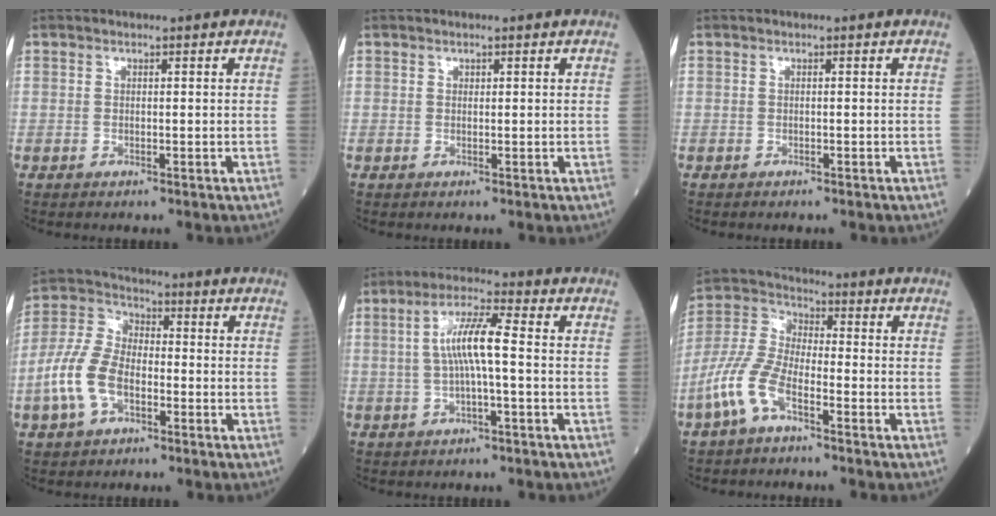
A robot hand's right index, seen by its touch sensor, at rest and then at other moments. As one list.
[{"total": 0.0}, {"total": 0.5, "force": [-0.5, 0.1, 0.1], "torque": [-0.005, 0.000, -0.009]}, {"total": 10.2, "force": [-3.2, 5.9, 7.6], "torque": [-0.189, 0.017, -0.067]}, {"total": 7.1, "force": [0.1, 0.6, 7.1], "torque": [-0.139, 0.015, -0.001]}, {"total": 9.2, "force": [-4.7, 3.5, 7.1], "torque": [-0.179, 0.005, -0.101]}]